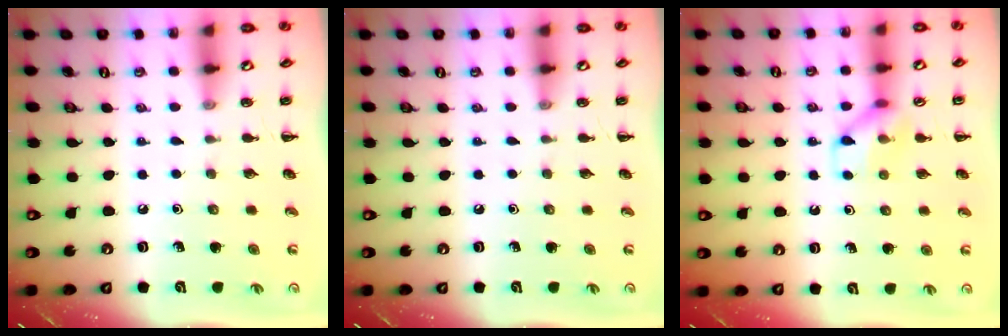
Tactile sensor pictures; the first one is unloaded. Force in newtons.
{"total": 0.0}
{"total": 9.8, "press": 9.8, "slide": 0.8}